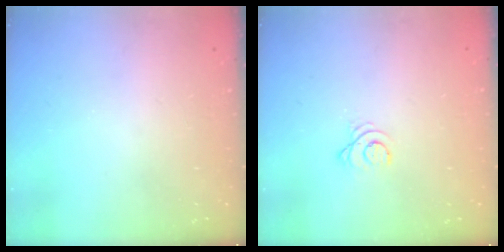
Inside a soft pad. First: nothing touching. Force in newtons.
{"total": 2.7, "press": 2.7, "slide": 0.3}